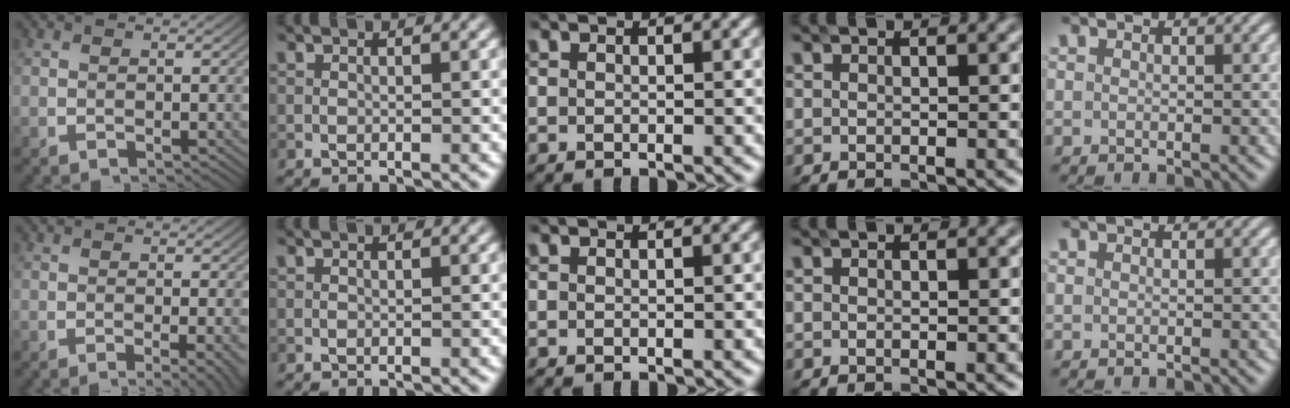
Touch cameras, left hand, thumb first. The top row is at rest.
{"thumb": {"total": 3.5, "force": [-1.0, 0.7, 3.3], "torque": [-0.040, 0.005, -0.017]}}